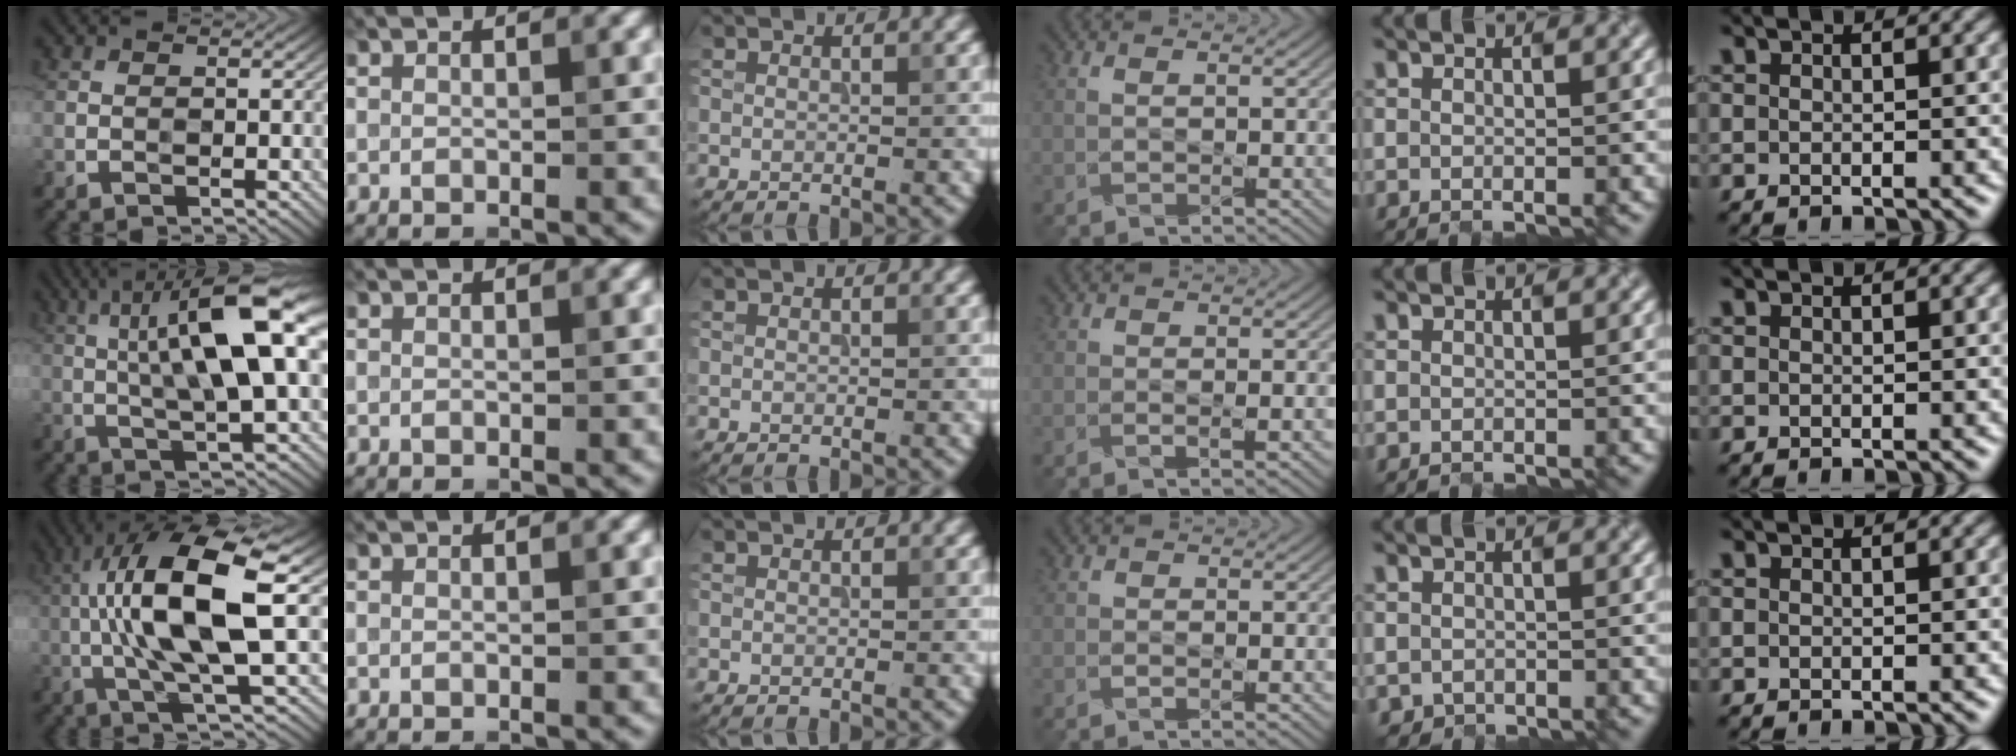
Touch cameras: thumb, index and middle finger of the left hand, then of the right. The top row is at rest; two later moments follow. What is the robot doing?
{"motion": "close", "object": "folder"}